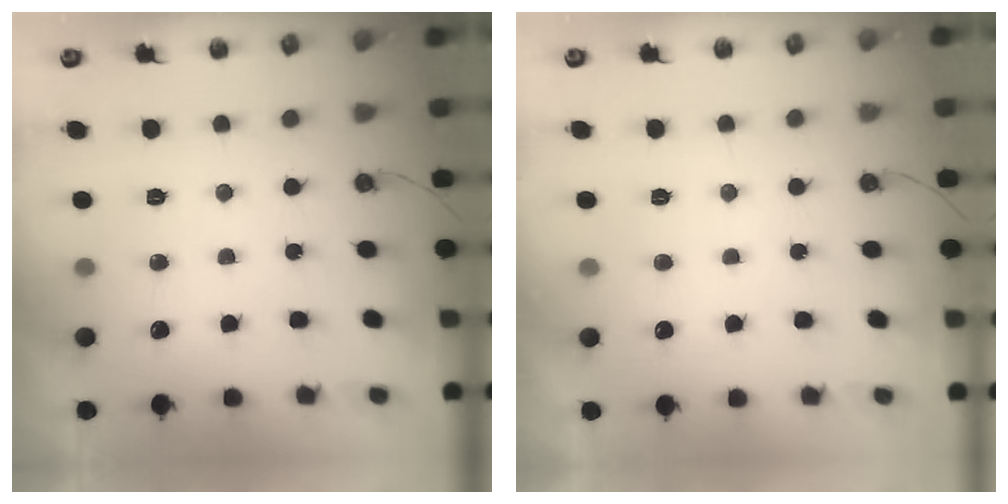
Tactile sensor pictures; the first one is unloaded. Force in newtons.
{"total": 0.0}